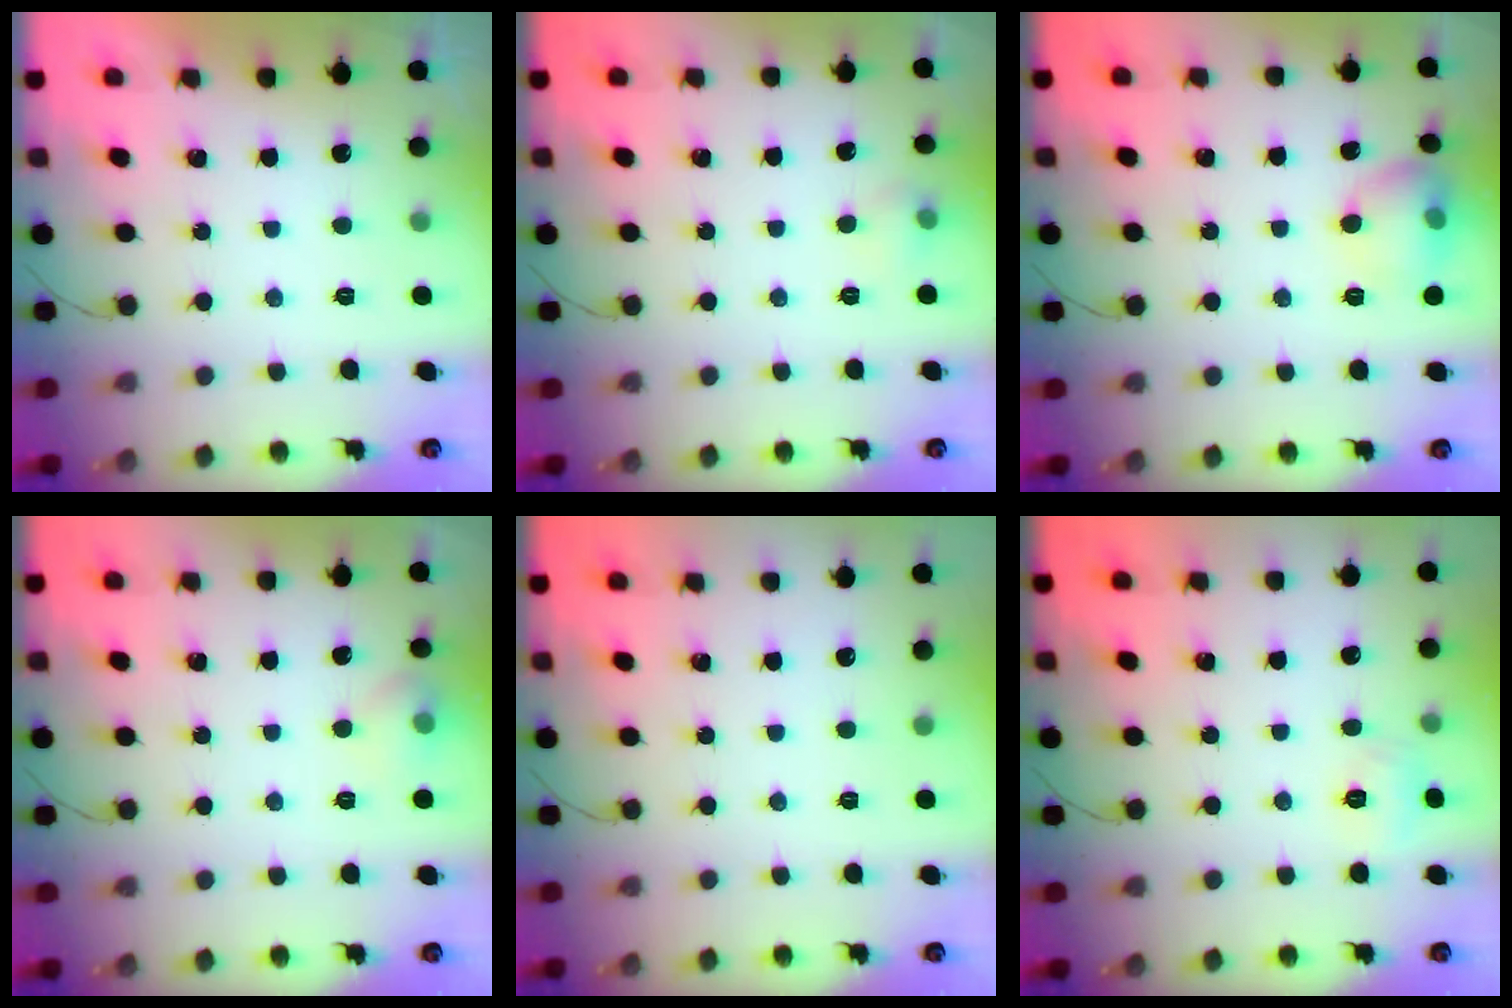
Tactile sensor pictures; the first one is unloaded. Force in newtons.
{"total": 4.9, "press": 4.6, "slide": 1.6}
{"total": 10.2, "press": 10.0, "slide": 1.9}
{"total": 6.2, "press": 6.0, "slide": 1.7}
{"total": 0.0}
{"total": 5.2, "press": 5.0, "slide": 1.4}